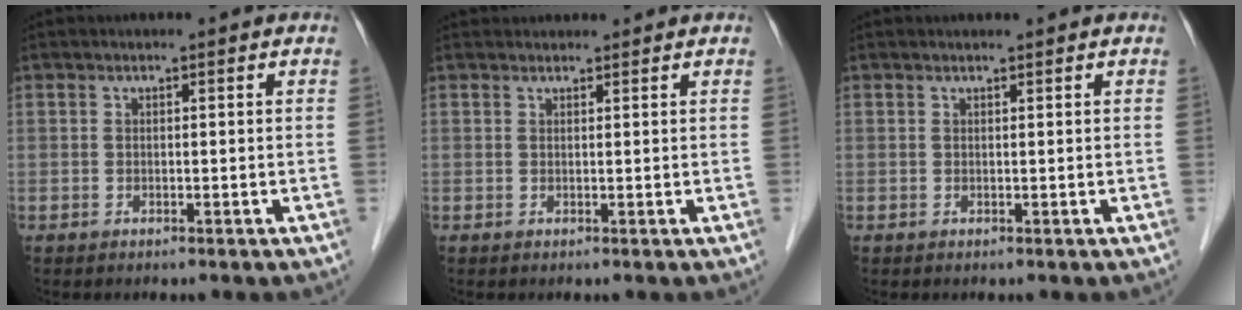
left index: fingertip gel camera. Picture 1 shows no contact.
{"total": 2.6, "force": [2.6, 0.6, 0.2], "torque": [-0.005, 0.027, 0.040]}
{"total": 0.8, "force": [0.8, -0.1, 0.2], "torque": [-0.006, 0.002, 0.015]}